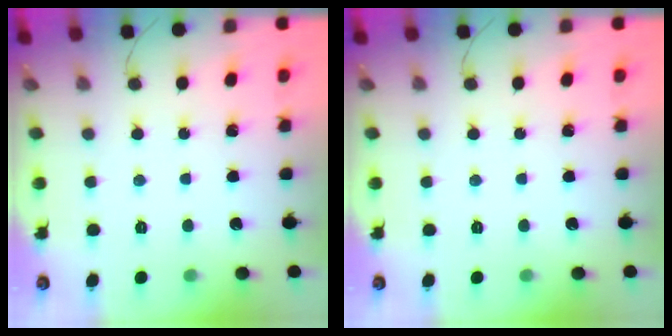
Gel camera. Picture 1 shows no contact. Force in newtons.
{"total": 0.0}